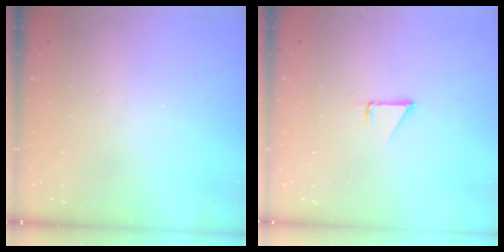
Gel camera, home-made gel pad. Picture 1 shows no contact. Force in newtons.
{"total": 1.3, "press": 1.3, "slide": 0.1}